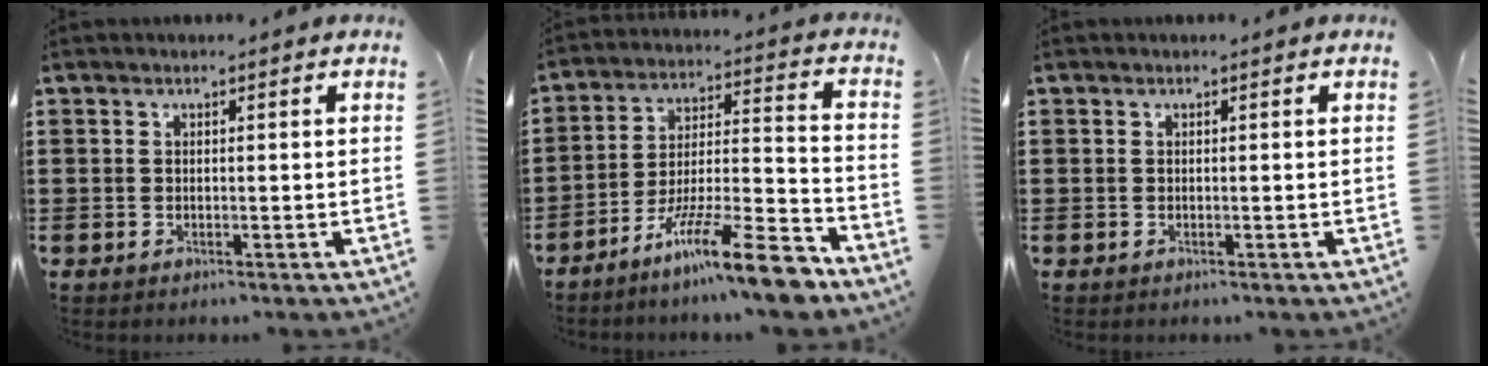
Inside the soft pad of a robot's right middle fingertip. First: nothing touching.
{"total": 13.9, "force": [-10.5, 1.1, 9.1], "torque": [-0.145, 0.029, -0.189]}
{"total": 0.0}